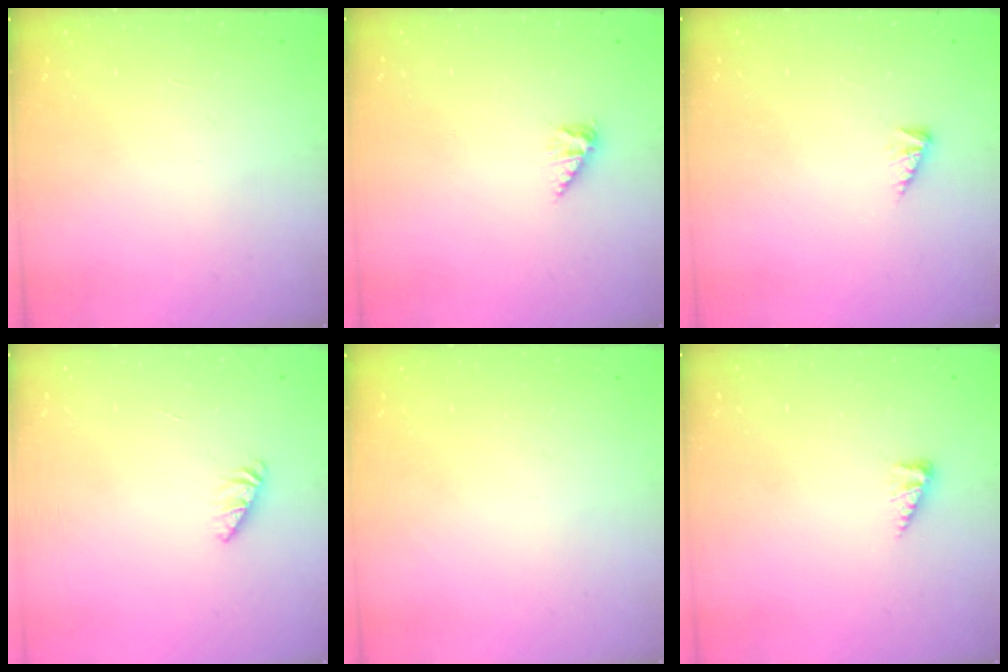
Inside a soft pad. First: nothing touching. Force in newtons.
{"total": 3.4, "press": 3.4, "slide": 0.5}
{"total": 2.9, "press": 2.9, "slide": 0.4}
{"total": 1.8, "press": 1.8, "slide": 0.2}
{"total": 0.0}
{"total": 2.9, "press": 2.9, "slide": 0.3}